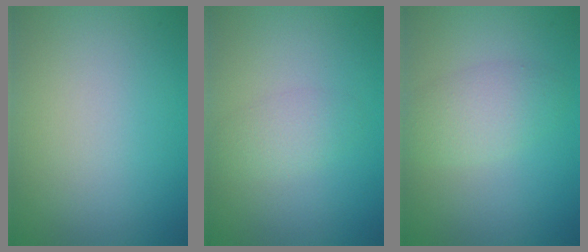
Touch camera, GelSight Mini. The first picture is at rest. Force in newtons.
{"total": 1.8, "press": 1.8, "slide": 0.1}
{"total": 2.9, "press": 2.9, "slide": 0.1}